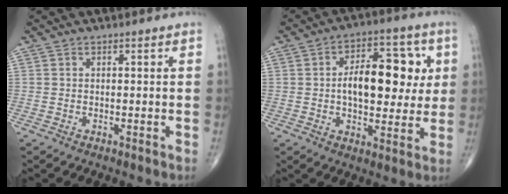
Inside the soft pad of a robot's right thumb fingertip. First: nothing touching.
{"total": 15.4, "force": [1.8, 8.5, 12.7], "torque": [-0.150, 0.013, 0.025]}